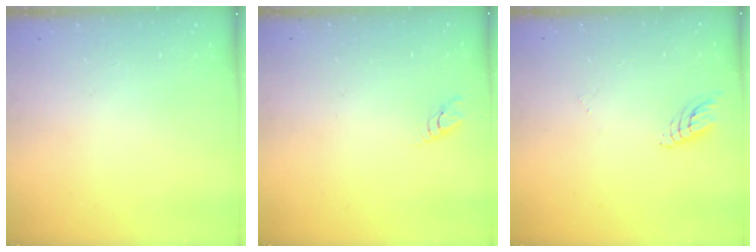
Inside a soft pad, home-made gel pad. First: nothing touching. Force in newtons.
{"total": 2.8, "press": 2.8, "slide": 0.3}
{"total": 6.4, "press": 6.3, "slide": 0.4}